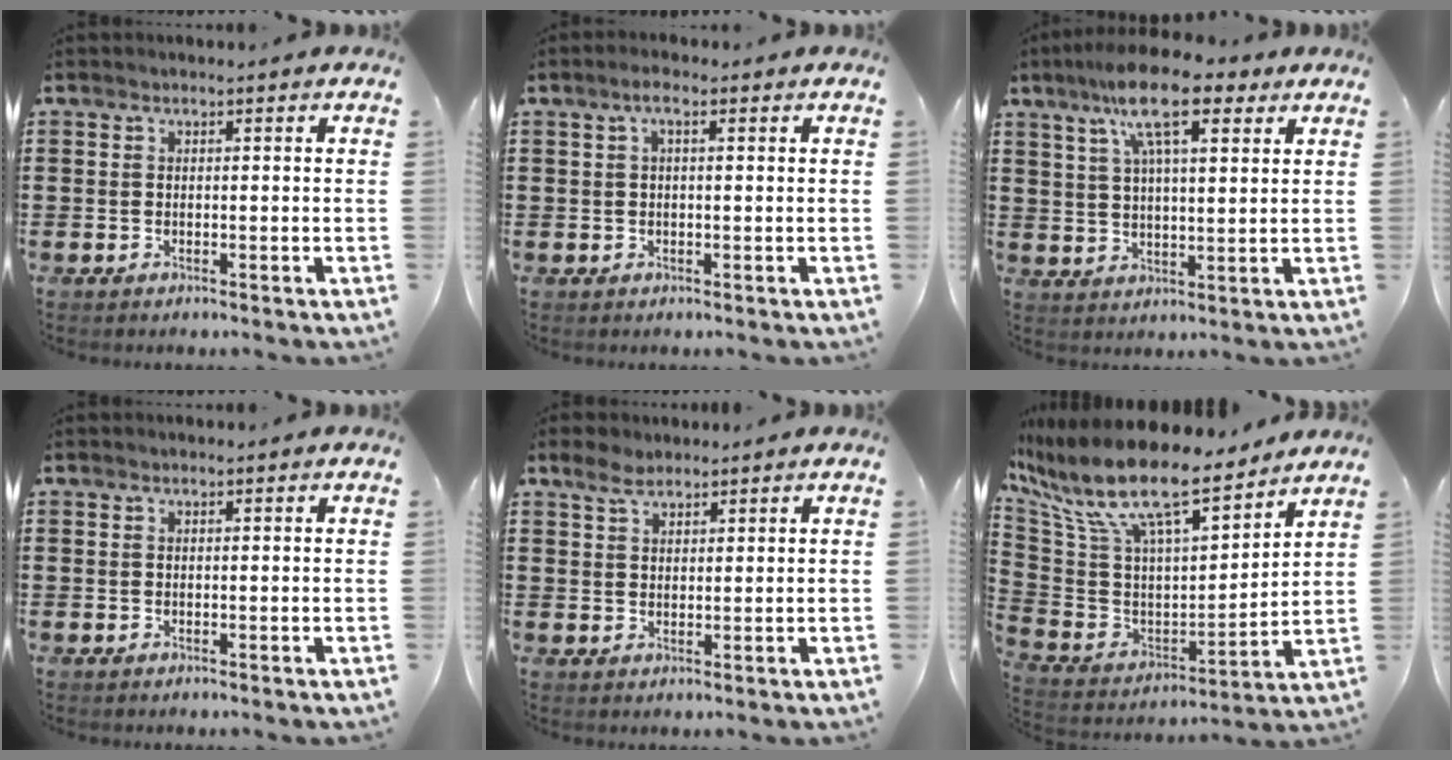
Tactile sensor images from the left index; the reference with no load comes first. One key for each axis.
{"total": 2.0, "fx": 0.8, "fy": 0.6, "fz": 1.8, "tx": -0.037, "ty": 0.006, "tz": 0.012}
{"total": 12.3, "fx": 7.9, "fy": 3.4, "fz": 8.9, "tx": -0.174, "ty": -0.006, "tz": 0.136}
{"total": 0.0}
{"total": 3.1, "fx": 2.4, "fy": 1.7, "fz": 1.0, "tx": -0.021, "ty": 0.006, "tz": 0.043}
{"total": 13.0, "fx": 10.0, "fy": 3.0, "fz": 7.7, "tx": -0.194, "ty": -0.067, "tz": 0.171}